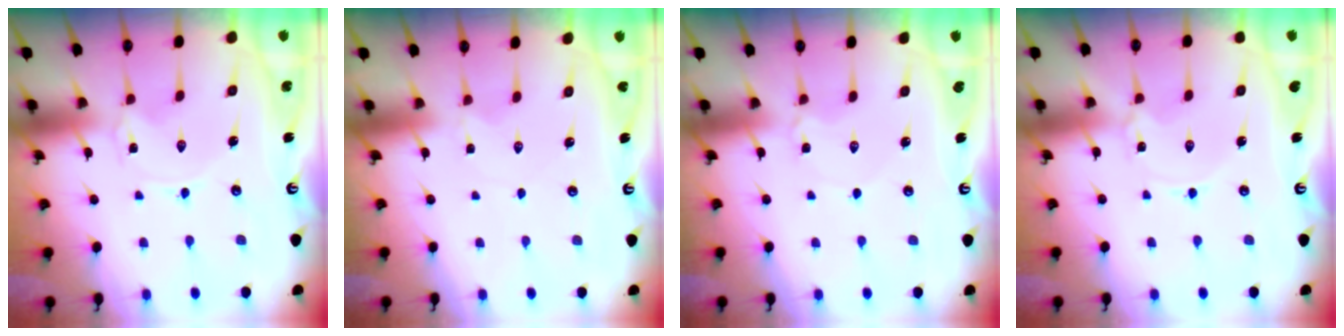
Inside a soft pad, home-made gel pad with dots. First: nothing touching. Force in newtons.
{"total": 2.1, "press": 2.1, "slide": 0.3}
{"total": 2.1, "press": 2.1, "slide": 0.2}
{"total": 1.3, "press": 1.3, "slide": 0.3}